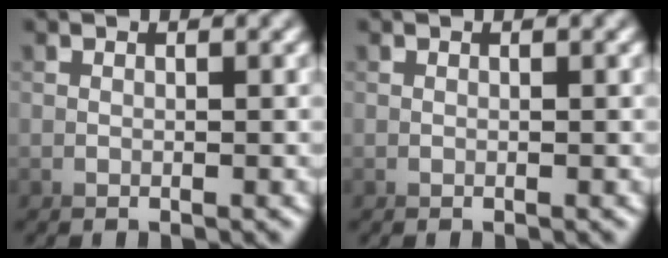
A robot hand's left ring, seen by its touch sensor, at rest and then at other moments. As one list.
[{"total": 0.0}]